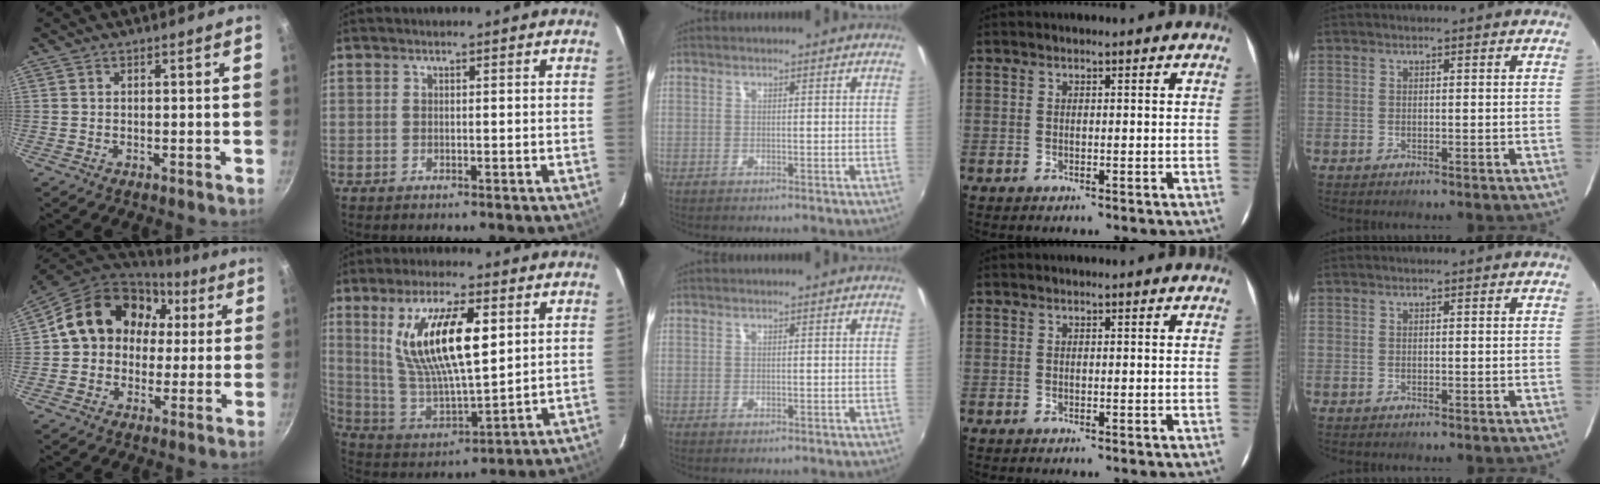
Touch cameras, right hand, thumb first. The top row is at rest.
{"thumb": {"total": 18.3, "force": [3.5, 15.0, 9.8], "torque": [-0.138, 0.040, 0.048]}, "index": {"total": 17.1, "force": [5.9, 5.6, 15.1], "torque": [-0.285, 0.000, 0.121]}}